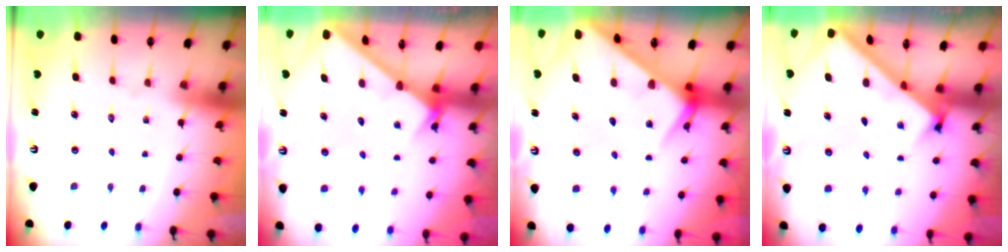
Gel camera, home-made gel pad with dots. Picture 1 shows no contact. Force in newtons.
{"total": 2.6, "press": 2.6, "slide": 0.1}
{"total": 6.1, "press": 6.1, "slide": 0.5}
{"total": 2.5, "press": 2.5, "slide": 0.2}